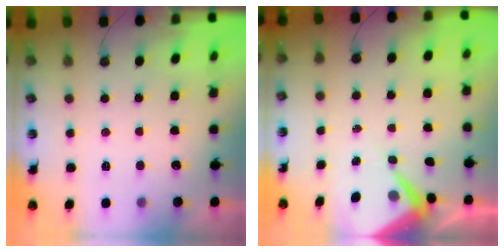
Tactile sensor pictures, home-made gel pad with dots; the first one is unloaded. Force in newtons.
{"total": 5.2, "press": 5.2, "slide": 0.3}